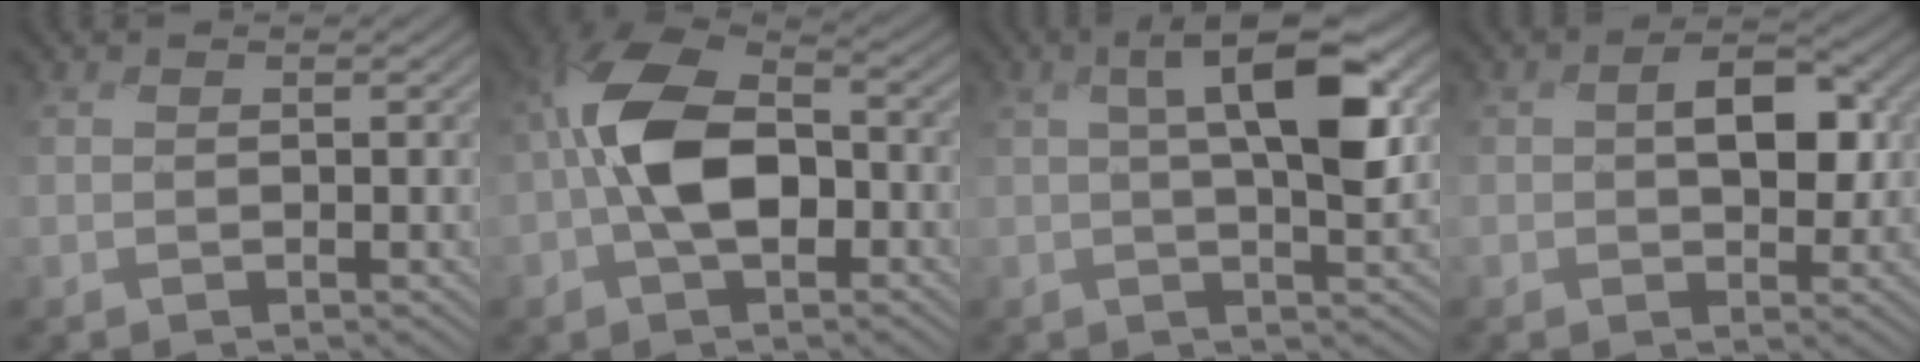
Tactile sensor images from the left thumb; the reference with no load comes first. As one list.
[{"total": 11.3, "force": [-1.6, 6.6, 9.0], "torque": [-0.191, 0.019, -0.050]}, {"total": 7.8, "force": [1.9, 1.8, 7.3], "torque": [-0.122, 0.010, 0.022]}, {"total": 5.4, "force": [0.6, 3.3, 4.2], "torque": [-0.066, 0.004, 0.004]}]